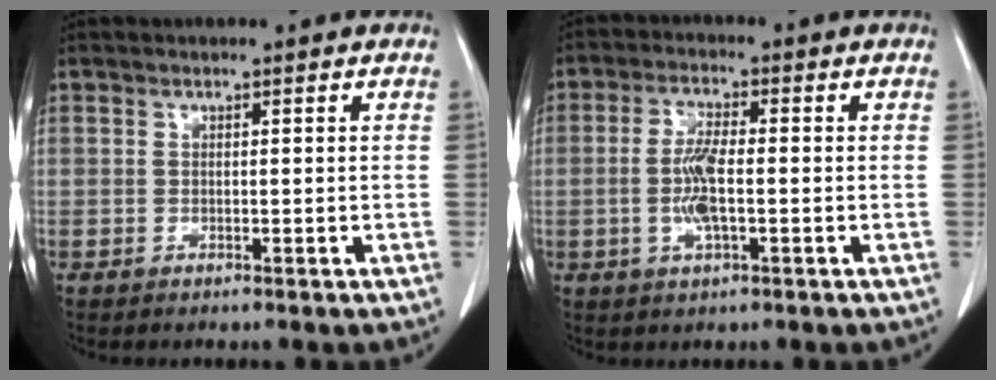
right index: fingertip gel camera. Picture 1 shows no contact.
{"total": 5.8, "force": [-0.9, 1.3, 5.6], "torque": [-0.119, -0.001, -0.019]}